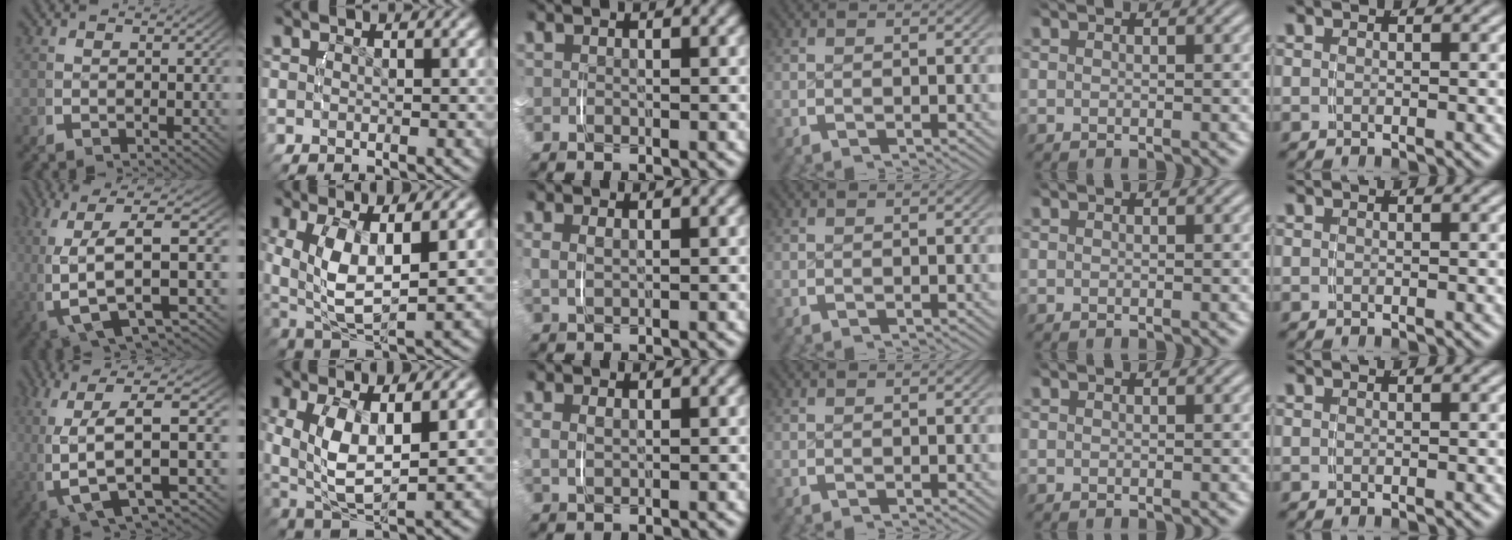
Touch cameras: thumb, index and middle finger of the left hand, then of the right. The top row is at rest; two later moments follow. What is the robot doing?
{"motion": "lift_and_place", "object": "backpack"}